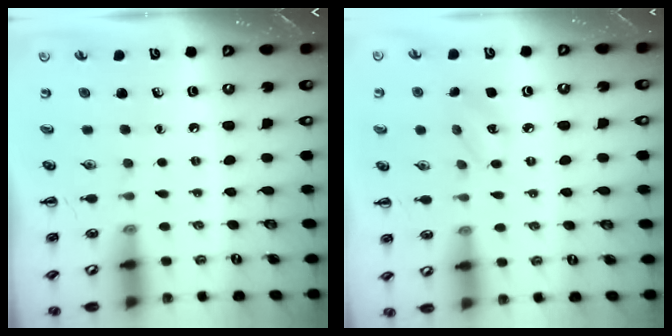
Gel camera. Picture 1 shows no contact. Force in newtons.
{"total": 5.7, "press": 5.5, "slide": 1.4}